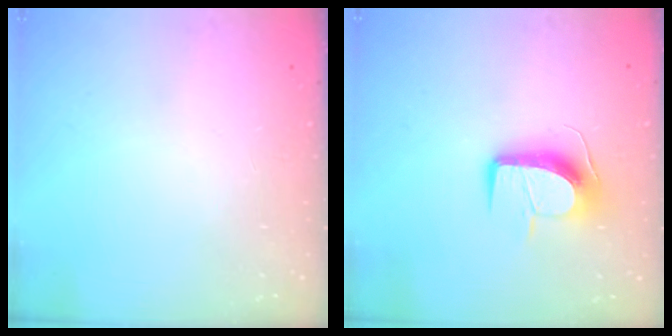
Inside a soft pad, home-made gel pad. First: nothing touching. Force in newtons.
{"total": 12.7, "press": 12.7, "slide": 0.5}